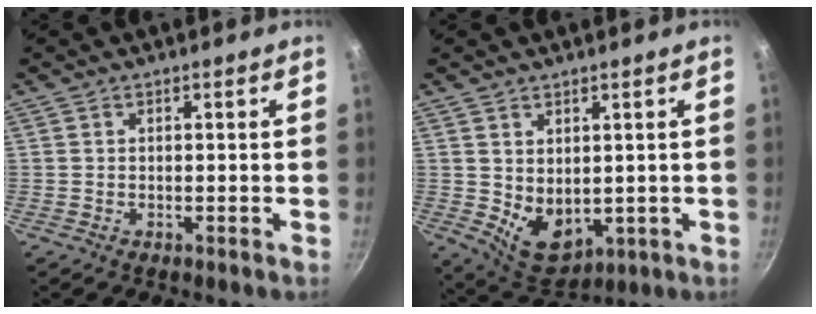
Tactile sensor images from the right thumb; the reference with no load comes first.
{"total": 7.8, "force": [0.8, 5.5, 5.6], "torque": [-0.066, -0.023, 0.036]}